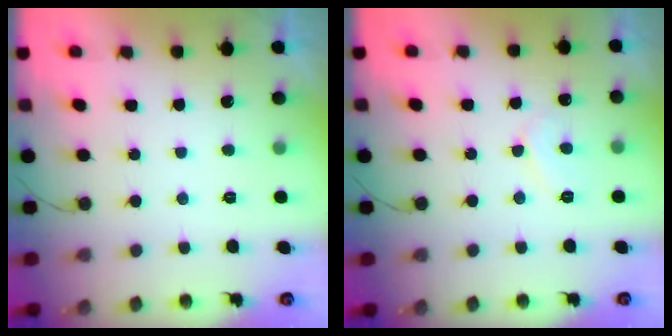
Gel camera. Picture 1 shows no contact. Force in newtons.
{"total": 6.3, "press": 6.2, "slide": 0.5}